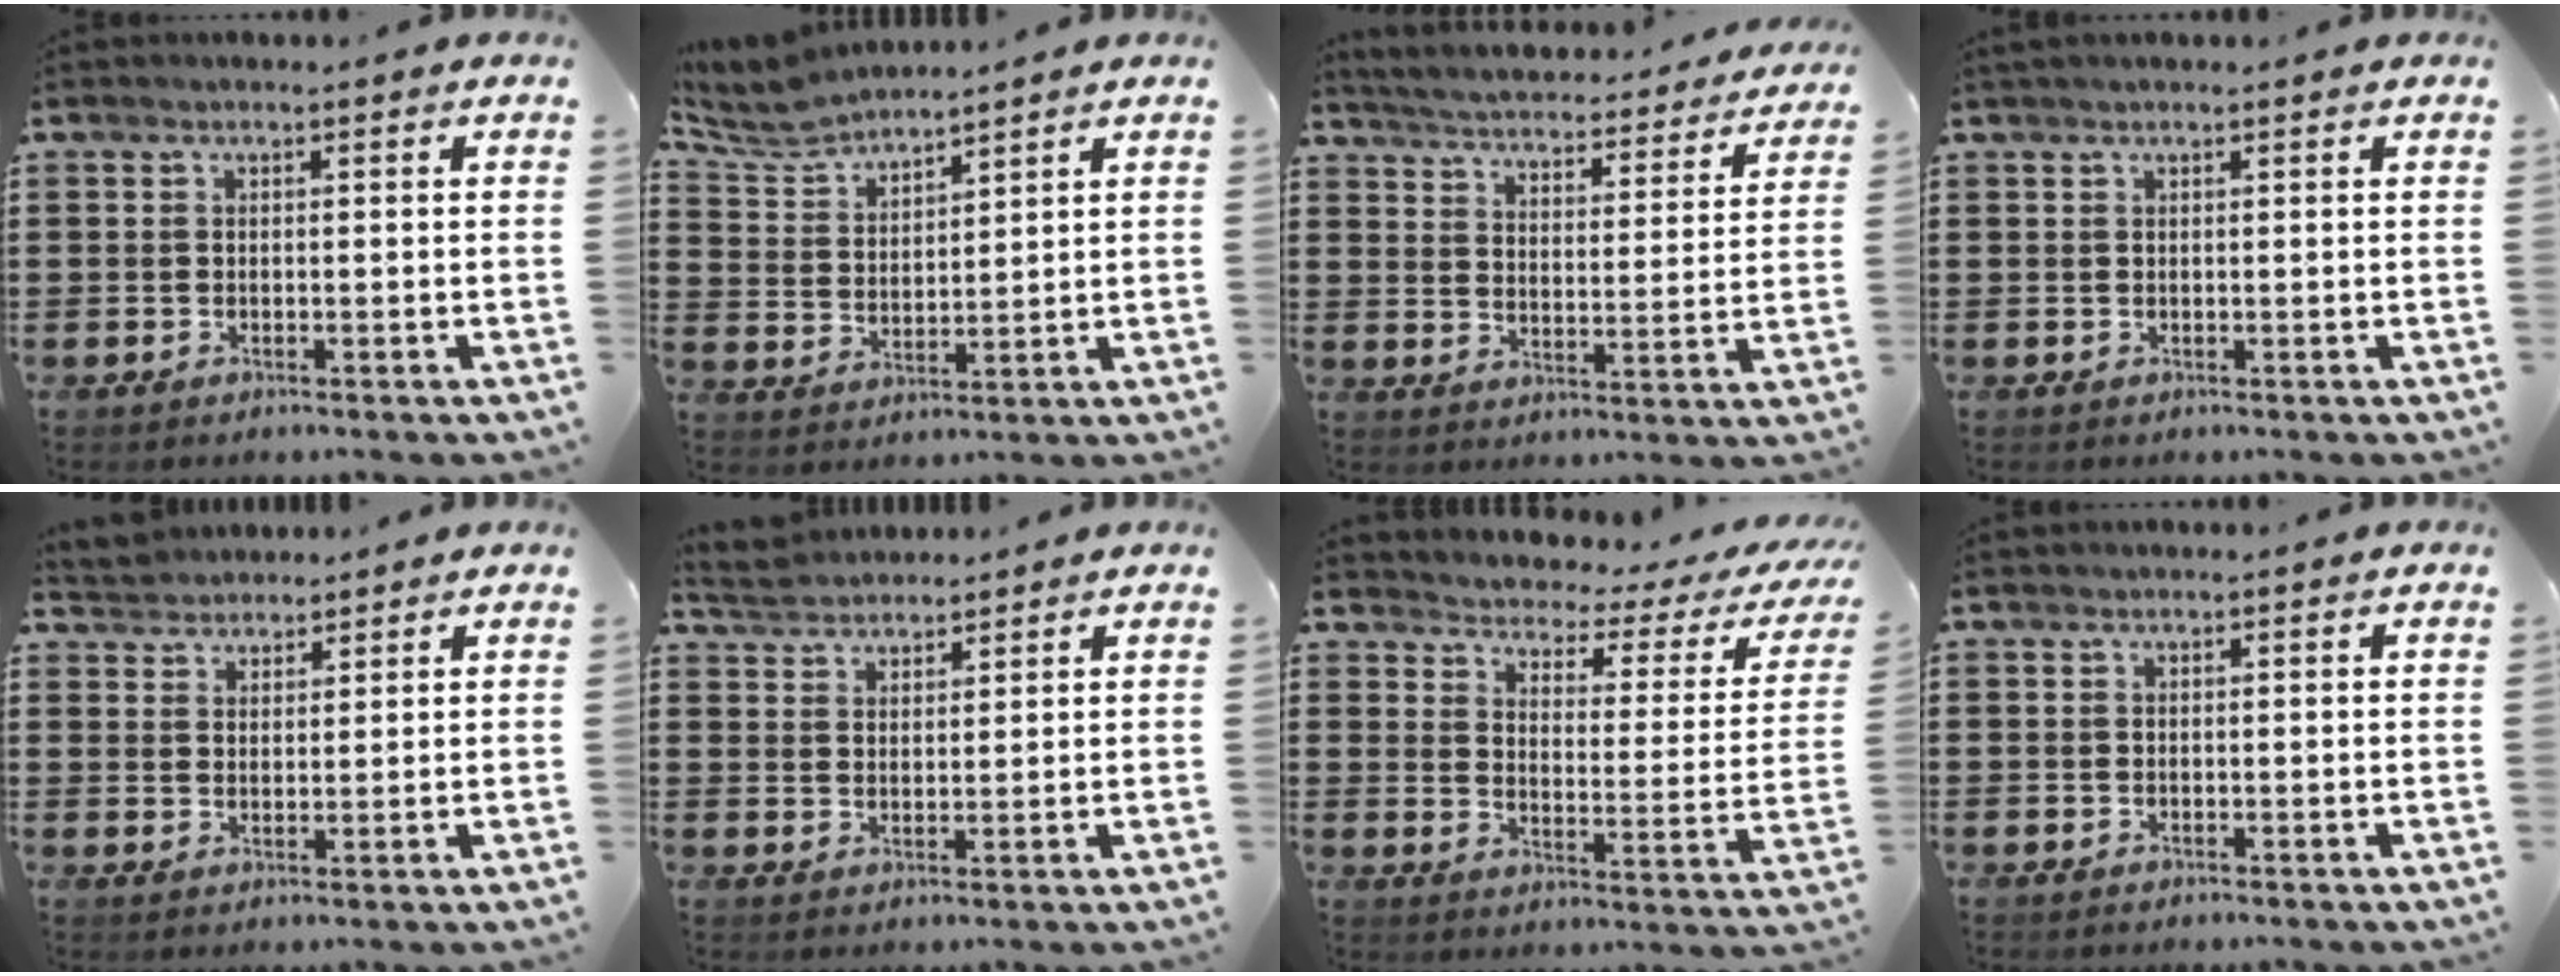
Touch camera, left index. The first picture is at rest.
{"total": 5.5, "force": [5.3, 0.8, 1.2], "torque": [-0.046, -0.018, 0.096]}
{"total": 3.6, "force": [3.6, -0.3, 0.2], "torque": [-0.027, -0.036, 0.053]}
{"total": 0.7, "force": [0.5, 0.0, 0.5], "torque": [-0.010, 0.002, 0.010]}
{"total": 3.1, "force": [2.9, 1.0, -0.6], "torque": [-0.001, -0.003, 0.055]}
{"total": 3.6, "force": [3.4, 1.0, 0.1], "torque": [-0.016, -0.004, 0.064]}
{"total": 2.3, "force": [2.1, 0.7, 0.8], "torque": [-0.033, -0.023, 0.025]}
{"total": 0.0}